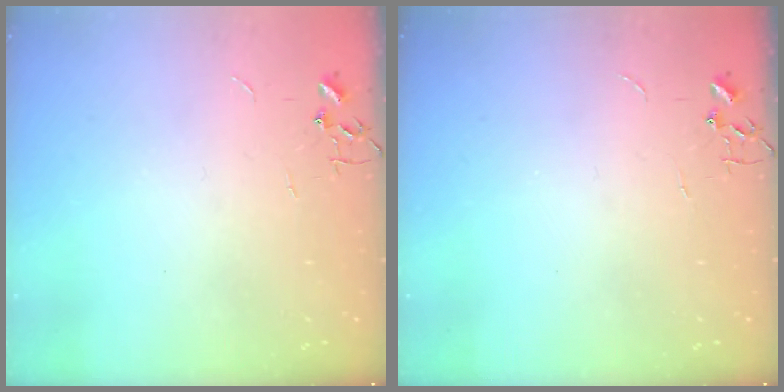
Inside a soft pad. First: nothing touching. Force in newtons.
{"total": 0.0}